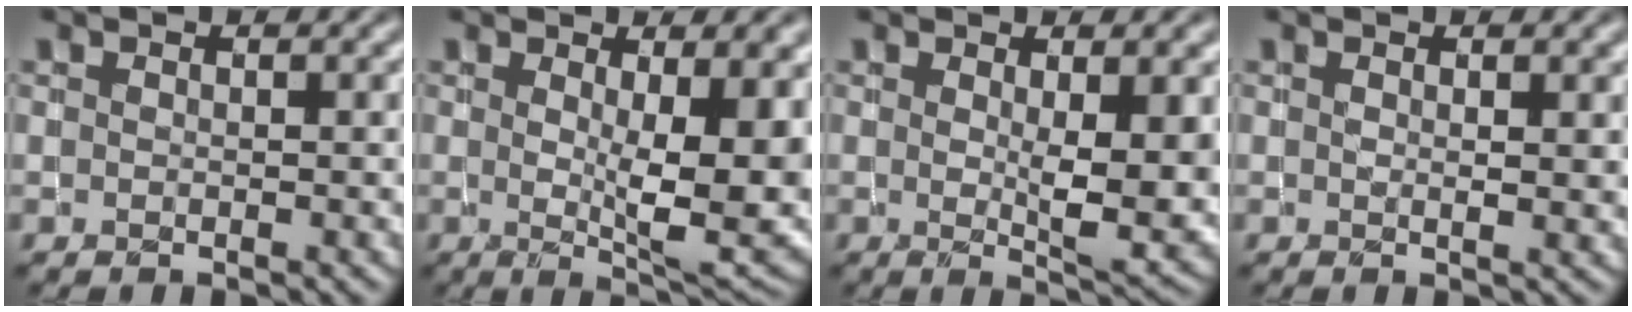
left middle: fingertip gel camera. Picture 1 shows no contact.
{"total": 9.9, "force": [0.9, 3.1, 9.3], "torque": [-0.125, -0.016, 0.021]}
{"total": 5.9, "force": [0.7, 1.4, 5.7], "torque": [-0.088, -0.015, 0.020]}
{"total": 1.3, "force": [0.7, 0.4, 1.1], "torque": [-0.007, -0.001, 0.012]}